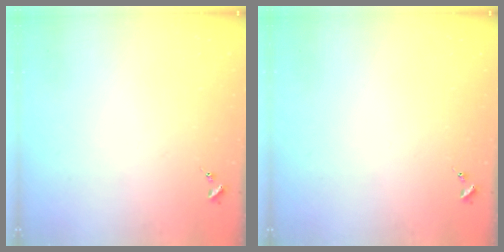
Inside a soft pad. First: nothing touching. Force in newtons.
{"total": 0.0}